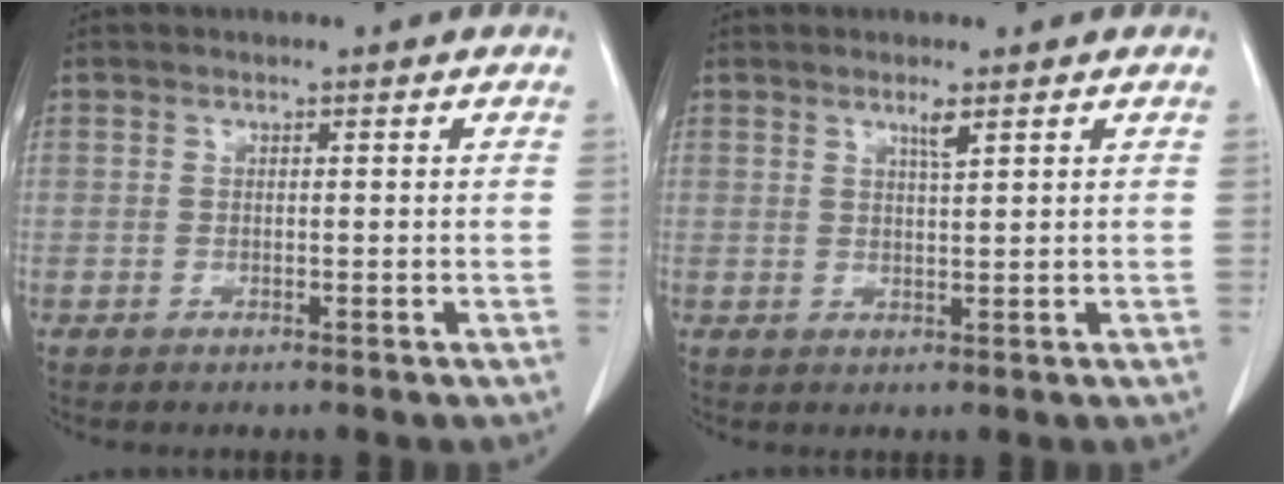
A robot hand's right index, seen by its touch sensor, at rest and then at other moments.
{"total": 1.8, "force": [1.1, -0.2, 1.4], "torque": [-0.025, -0.005, 0.021]}